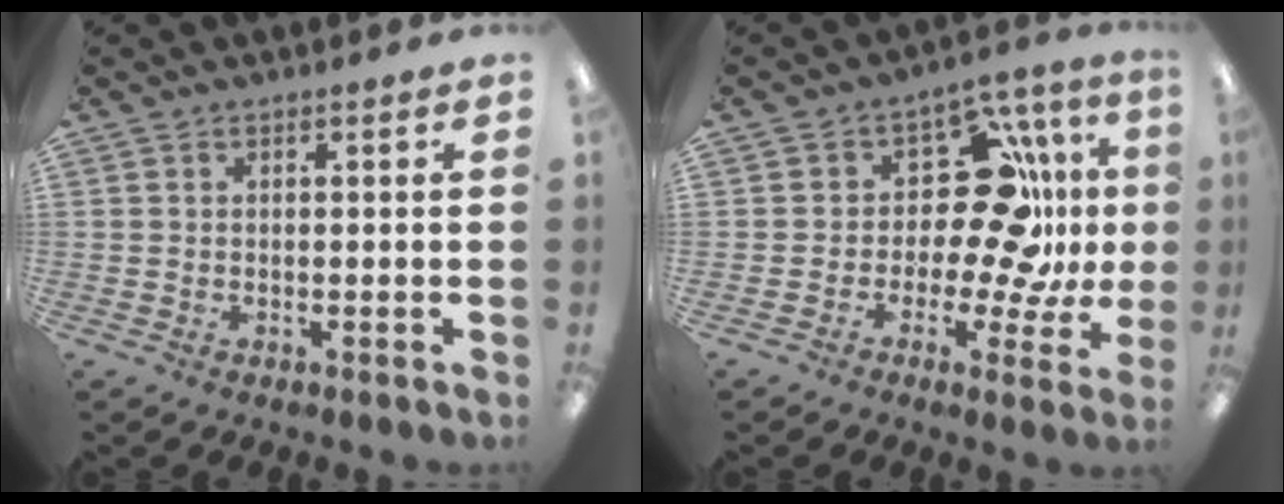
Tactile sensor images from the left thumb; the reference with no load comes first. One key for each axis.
{"total": 17.5, "fx": 3.4, "fy": 10.7, "fz": 13.5, "tx": -0.185, "ty": -0.012, "tz": 0.062}